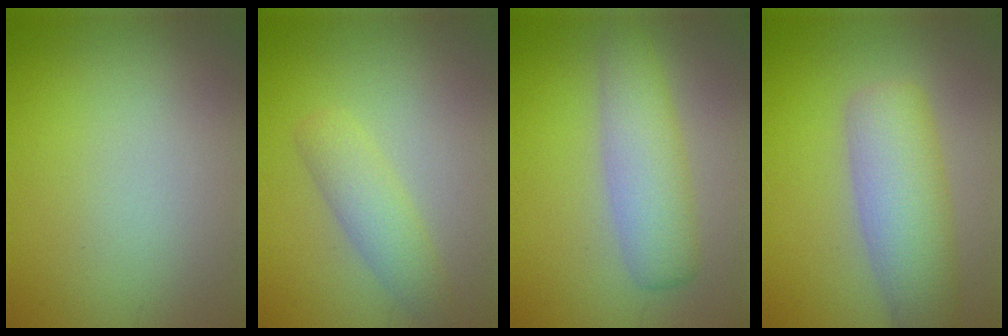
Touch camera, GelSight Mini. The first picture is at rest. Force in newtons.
{"total": 2.9, "press": 2.9, "slide": 0.1}
{"total": 4.2, "press": 4.2, "slide": 0.1}
{"total": 5.9, "press": 5.9, "slide": 0.3}